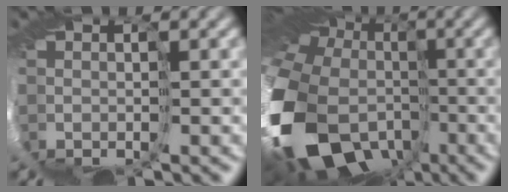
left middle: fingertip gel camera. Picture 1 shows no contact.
{"total": 18.9, "force": [-7.6, 14.3, 9.8], "torque": [-0.235, -0.061, -0.130]}